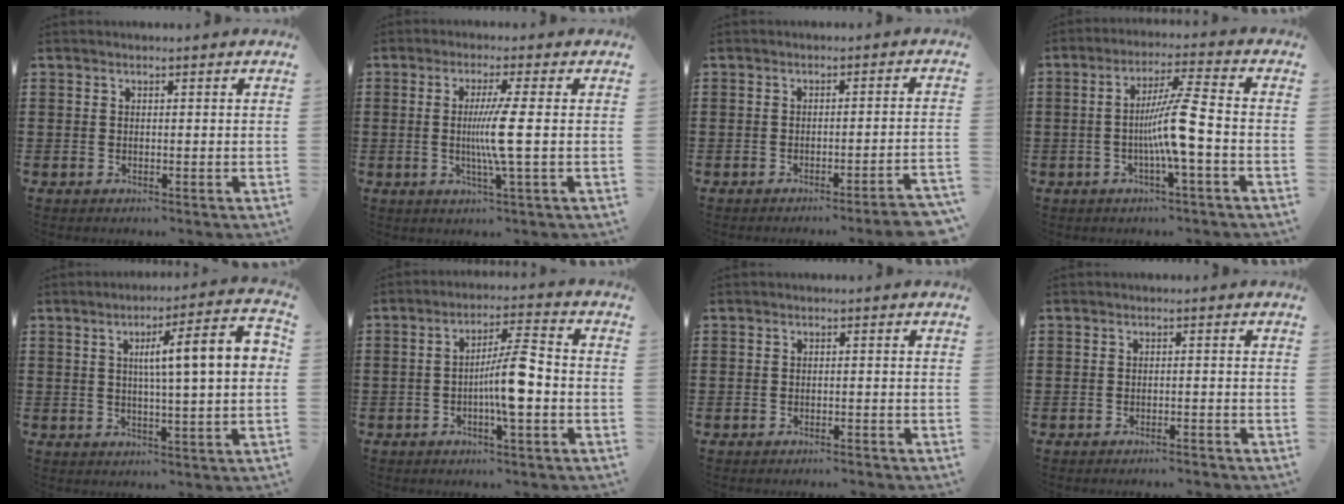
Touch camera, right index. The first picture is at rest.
{"total": 6.3, "force": [-0.3, -0.7, 6.2], "torque": [-0.116, -0.014, -0.013]}
{"total": 2.7, "force": [-2.2, -0.6, 1.5], "torque": [-0.025, -0.008, -0.045]}
{"total": 7.9, "force": [-1.8, -0.2, 7.7], "torque": [-0.139, -0.004, -0.038]}
{"total": 9.6, "force": [1.5, 0.9, 9.5], "torque": [-0.161, -0.003, 0.014]}
{"total": 7.1, "force": [-1.7, 1.0, 6.8], "torque": [-0.124, 0.003, -0.036]}
{"total": 1.0, "force": [-1.0, 0.0, 0.2], "torque": [-0.007, 0.000, -0.020]}
{"total": 1.4, "force": [-1.3, -0.1, 0.3], "torque": [-0.009, 0.001, -0.027]}